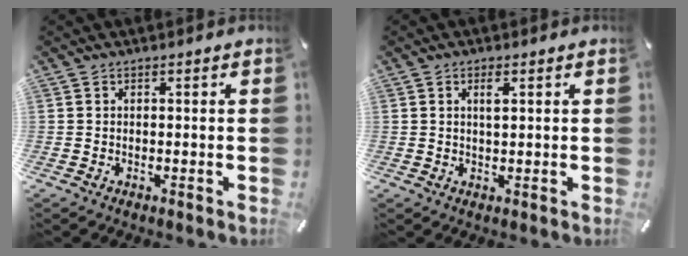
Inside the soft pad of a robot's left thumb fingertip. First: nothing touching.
{"total": 2.3, "force": [0.9, 0.7, 2.0], "torque": [-0.035, 0.001, 0.012]}